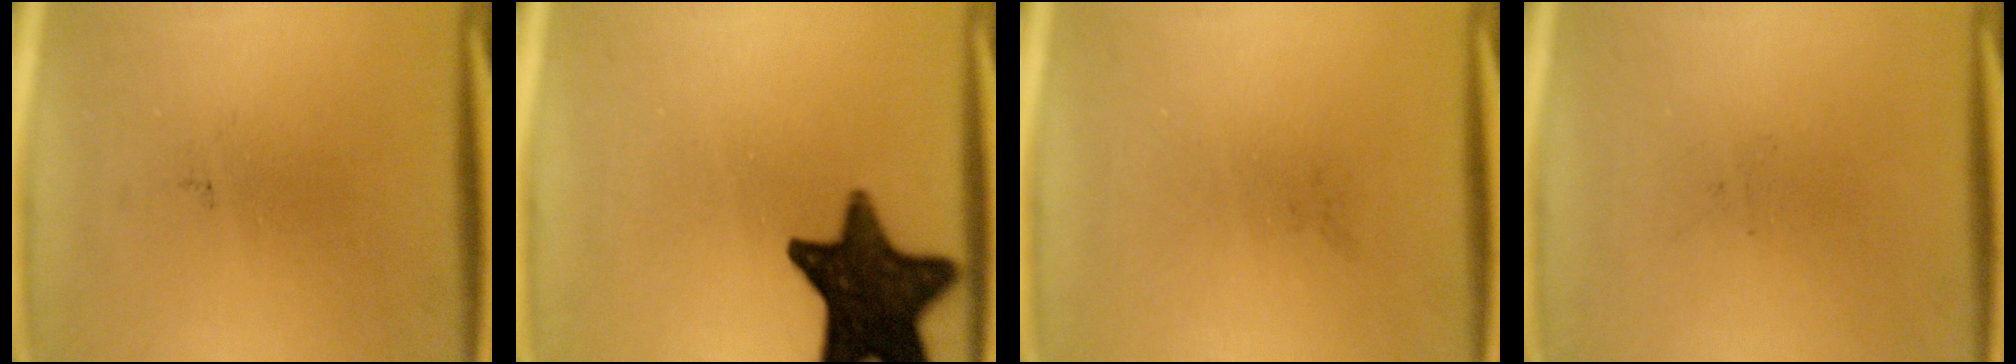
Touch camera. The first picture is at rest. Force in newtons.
{"total": 16.3}
{"total": 0.0}
{"total": 0.0}